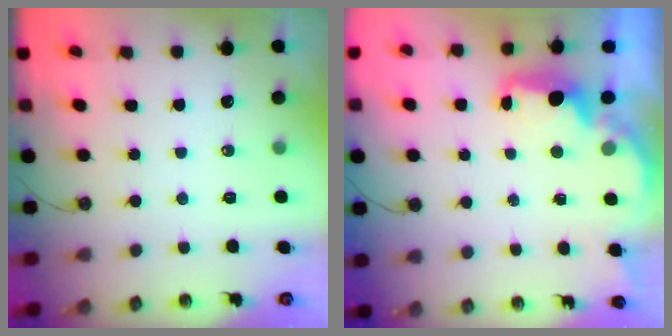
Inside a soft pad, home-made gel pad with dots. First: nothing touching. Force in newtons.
{"total": 2.4, "press": 2.3, "slide": 0.9}